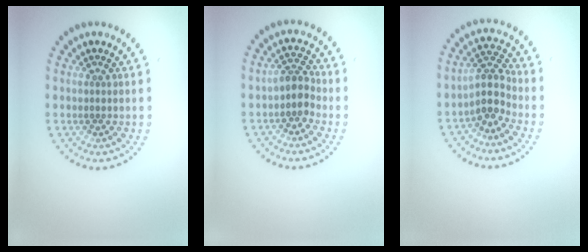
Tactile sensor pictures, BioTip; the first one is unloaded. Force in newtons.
{"total": 2.3, "press": 1.9, "slide": 1.4}
{"total": 2.9, "press": 2.1, "slide": 2.0}